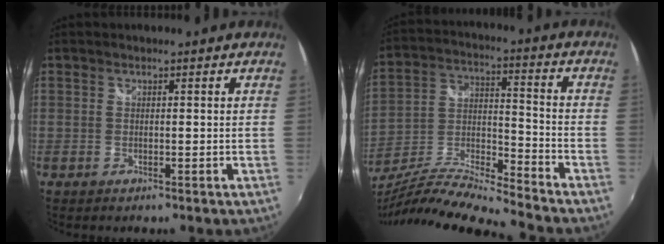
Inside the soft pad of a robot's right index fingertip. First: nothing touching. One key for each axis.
{"total": 14.8, "fx": -12.9, "fy": 0.5, "fz": 7.1, "tx": -0.147, "ty": -0.019, "tz": -0.247}